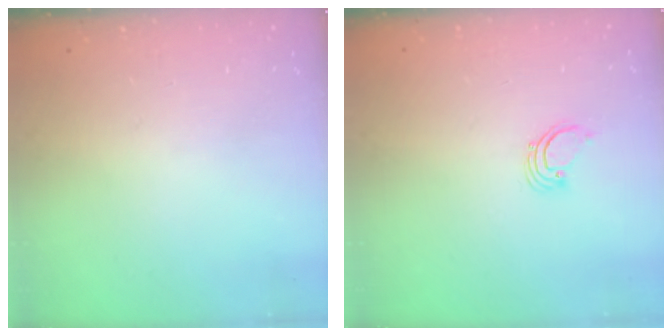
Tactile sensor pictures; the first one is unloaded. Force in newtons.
{"total": 2.2, "press": 2.2, "slide": 0.2}